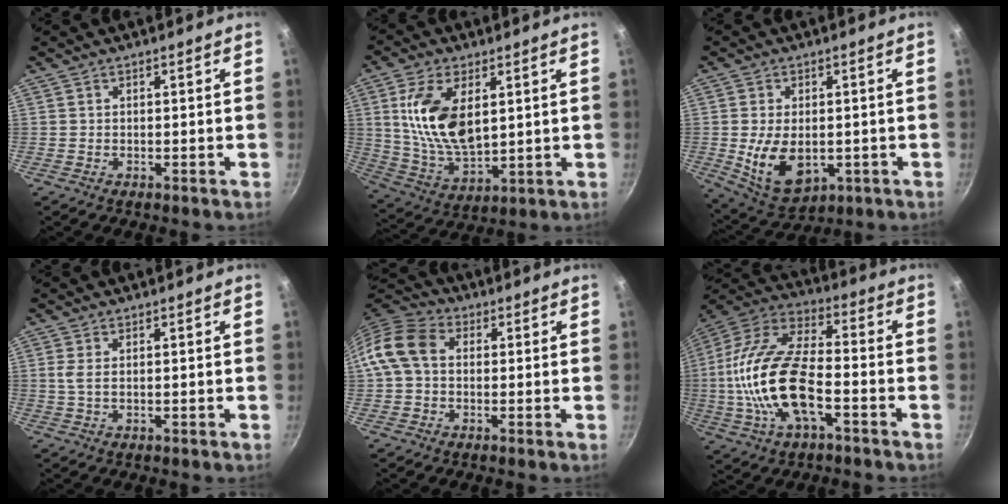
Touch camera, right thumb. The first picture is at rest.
{"total": 15.0, "force": [3.7, 7.9, 12.1], "torque": [-0.221, -0.023, 0.082]}
{"total": 11.3, "force": [-1.3, 7.1, 8.7], "torque": [-0.139, -0.011, -0.003]}
{"total": 2.0, "force": [0.4, 0.7, 1.8], "torque": [-0.042, 0.000, 0.008]}
{"total": 9.3, "force": [0.7, 7.1, 6.1], "torque": [-0.103, 0.024, -0.006]}
{"total": 20.9, "force": [-4.6, 9.7, 18.0], "torque": [-0.352, 0.034, -0.101]}